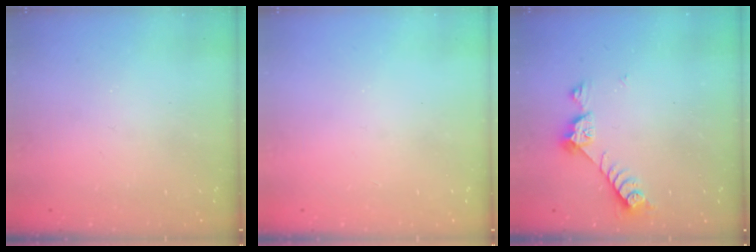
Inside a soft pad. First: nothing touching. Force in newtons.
{"total": 1.1, "press": 1.1, "slide": 0.1}
{"total": 7.3, "press": 7.3, "slide": 0.6}